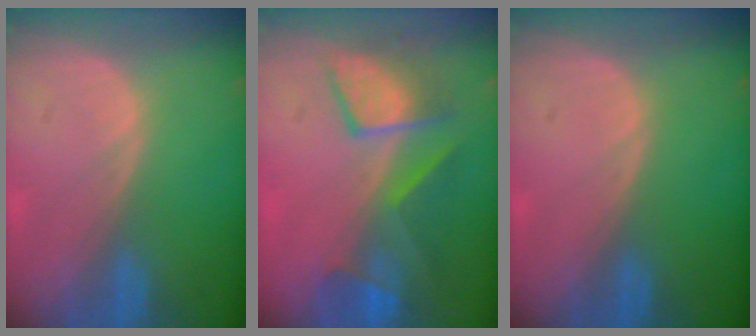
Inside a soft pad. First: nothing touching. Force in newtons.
{"total": 7.7, "press": 7.6, "slide": 1.2}
{"total": 0.0}